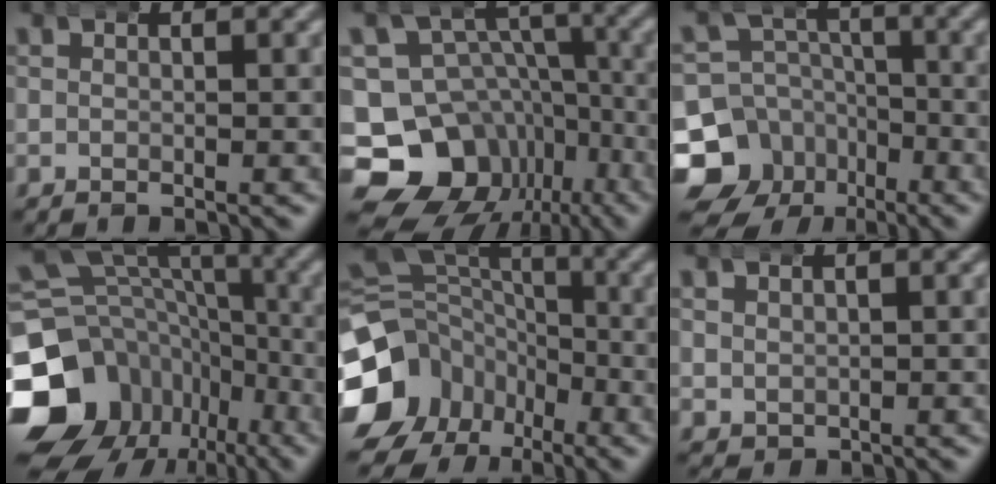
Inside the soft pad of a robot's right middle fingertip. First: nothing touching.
{"total": 21.3, "force": [-6.1, 18.4, 8.9], "torque": [-0.201, -0.110, -0.079]}
{"total": 13.9, "force": [-6.2, 11.8, 4.0], "torque": [-0.081, -0.069, -0.093]}
{"total": 16.4, "force": [-5.9, 13.2, 7.8], "torque": [-0.128, -0.051, -0.087]}
{"total": 12.8, "force": [-3.7, 11.1, 5.2], "torque": [-0.097, -0.047, -0.057]}
{"total": 1.1, "force": [0.4, 1.0, 0.3], "torque": [-0.004, -0.010, 0.021]}